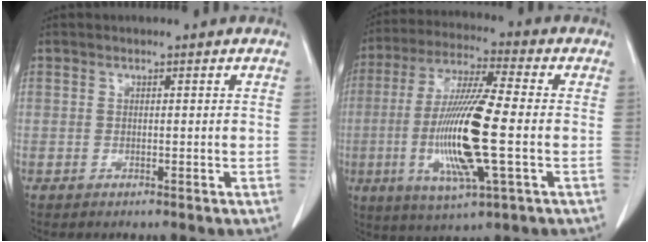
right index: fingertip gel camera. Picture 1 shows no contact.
{"total": 16.0, "force": [-2.5, 1.5, 15.7], "torque": [-0.319, -0.015, -0.047]}